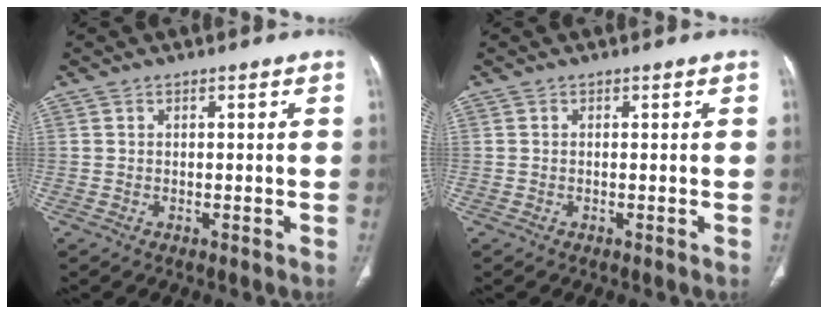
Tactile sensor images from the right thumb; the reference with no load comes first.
{"total": 0.0}